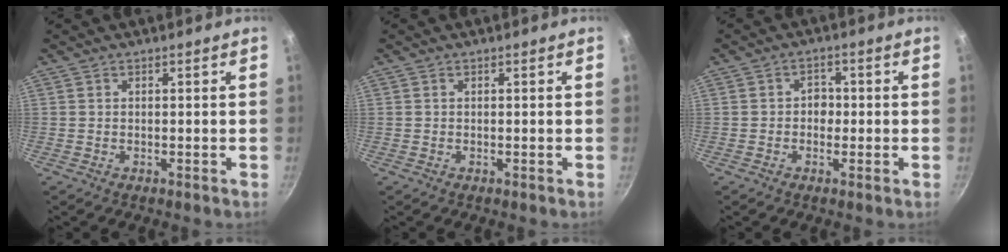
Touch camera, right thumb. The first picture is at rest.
{"total": 0.0}
{"total": 2.9, "force": [-0.3, 2.4, 1.6], "torque": [-0.006, 0.006, -0.009]}